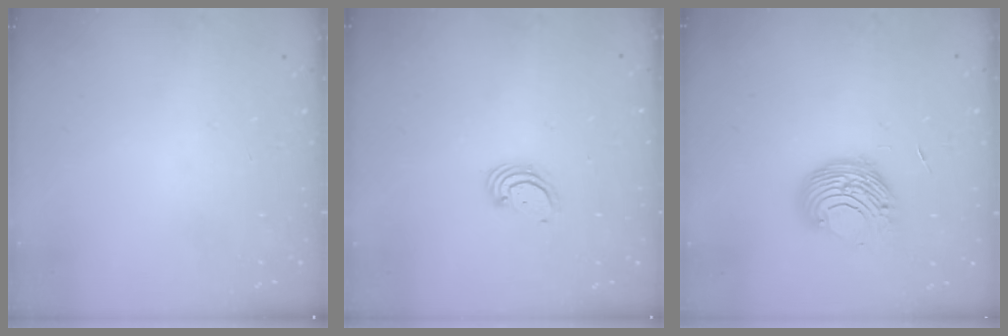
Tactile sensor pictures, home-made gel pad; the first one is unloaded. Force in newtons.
{"total": 2.5, "press": 2.5, "slide": 0.3}
{"total": 9.6, "press": 9.6, "slide": 0.7}